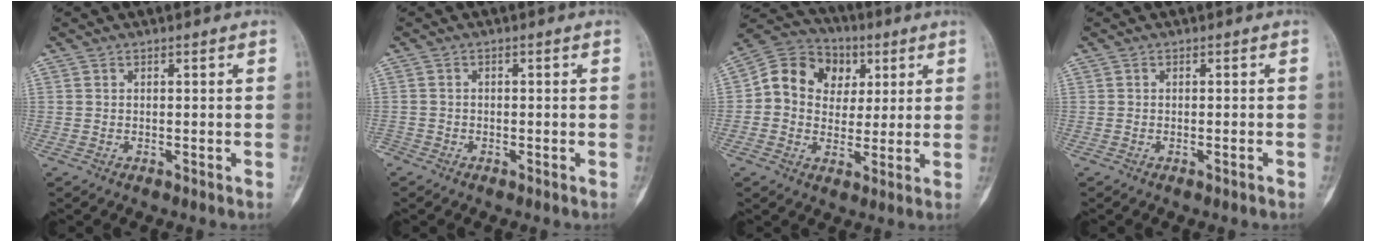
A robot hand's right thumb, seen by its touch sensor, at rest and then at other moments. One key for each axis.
{"total": 1.7, "fx": -1.4, "fy": 1.0, "fz": 0.1, "tx": -0.004, "ty": 0.003, "tz": -0.028}
{"total": 13.0, "fx": 2.7, "fy": 11.1, "fz": 6.3, "tx": -0.072, "ty": 0.015, "tz": 0.037}
{"total": 0.7, "fx": -0.5, "fy": 0.0, "fz": 0.6, "tx": -0.011, "ty": 0.001, "tz": -0.004}